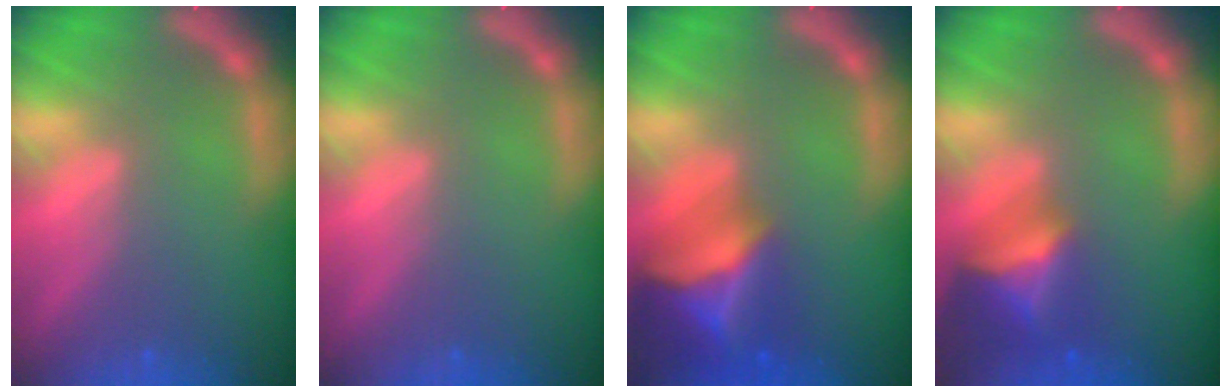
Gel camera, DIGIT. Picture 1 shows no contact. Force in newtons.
{"total": 0.0}
{"total": 9.4}
{"total": 6.0}